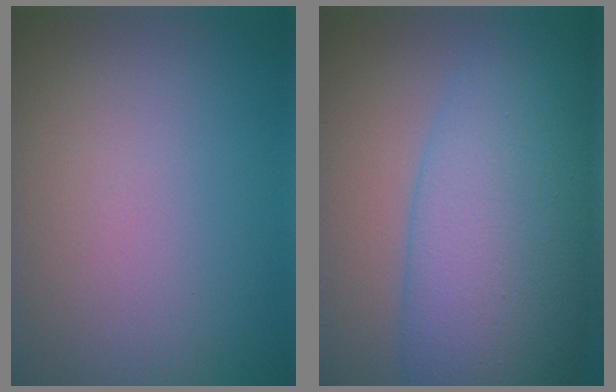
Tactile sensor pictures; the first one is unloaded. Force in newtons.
{"total": 12.3, "press": 12.3, "slide": 0.1}